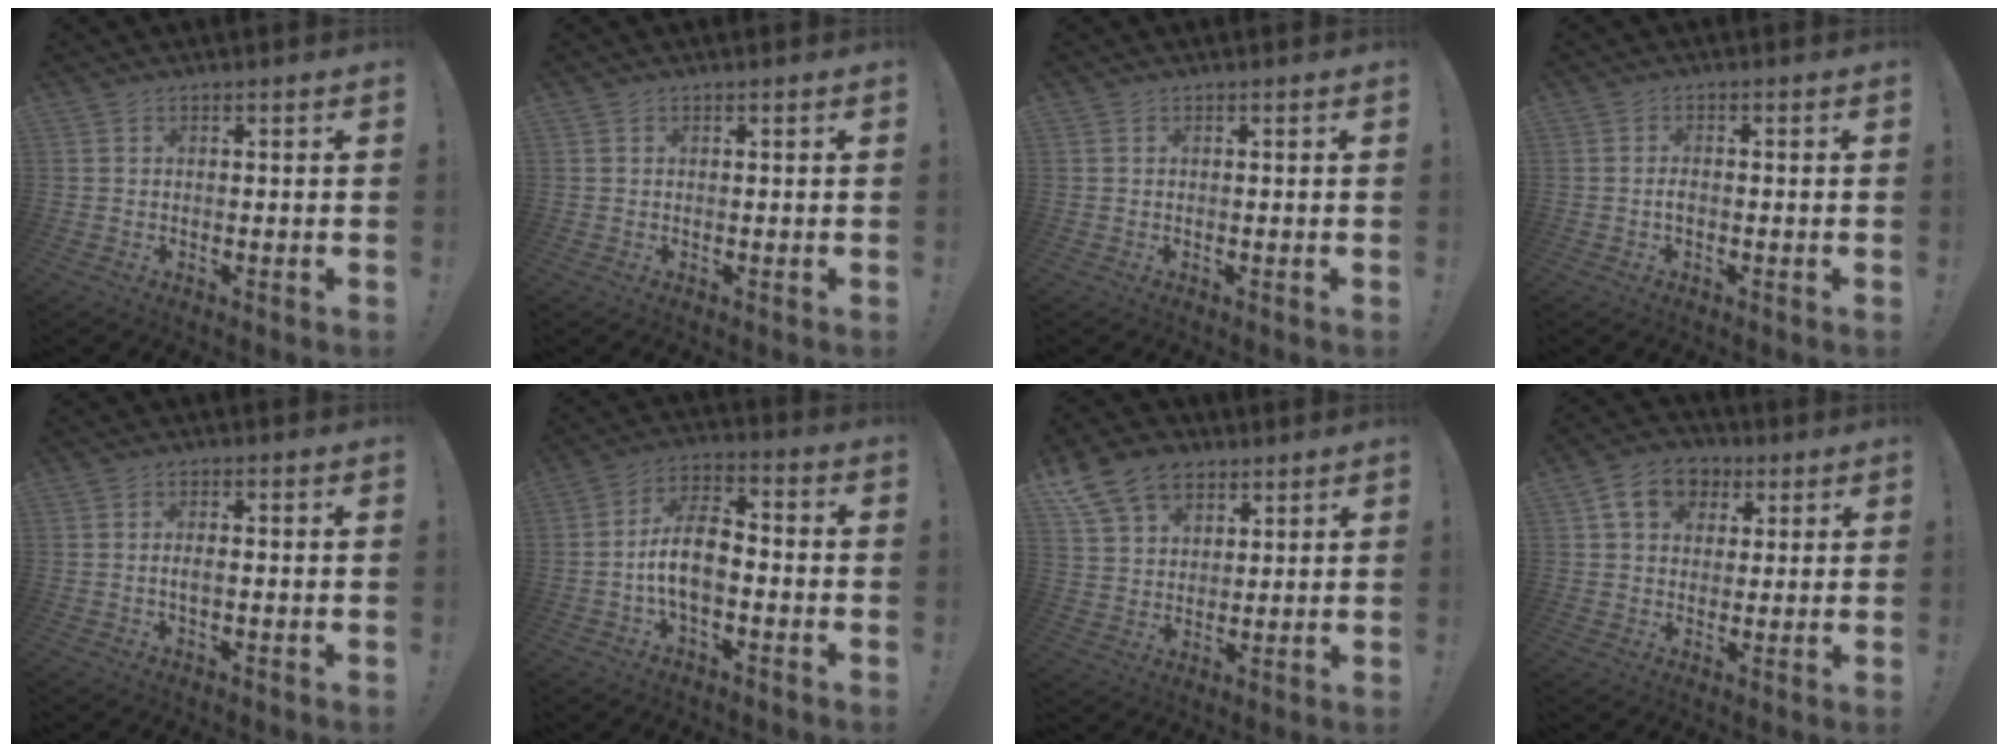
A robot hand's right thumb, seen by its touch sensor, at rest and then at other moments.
{"total": 0.0}
{"total": 0.0}
{"total": 1.6, "force": [-0.6, 0.6, 1.4], "torque": [-0.027, 0.005, -0.011]}
{"total": 2.2, "force": [-0.6, 0.6, 2.1], "torque": [-0.041, 0.000, -0.016]}
{"total": 11.3, "force": [-2.8, 5.9, 9.2], "torque": [-0.182, 0.012, -0.052]}
{"total": 13.6, "force": [7.9, 9.4, 5.7], "torque": [-0.094, -0.040, 0.155]}
{"total": 10.6, "force": [4.4, 8.4, 4.7], "torque": [-0.077, -0.004, 0.088]}